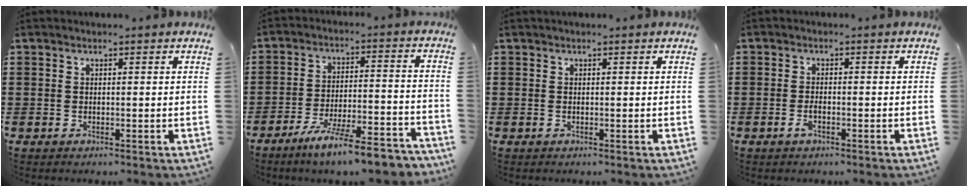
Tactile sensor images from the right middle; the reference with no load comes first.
{"total": 9.1, "force": [-7.7, 0.2, 4.9], "torque": [-0.082, 0.006, -0.144]}
{"total": 0.0}
{"total": 1.7, "force": [-0.8, 0.5, 1.4], "torque": [-0.034, -0.003, -0.018]}